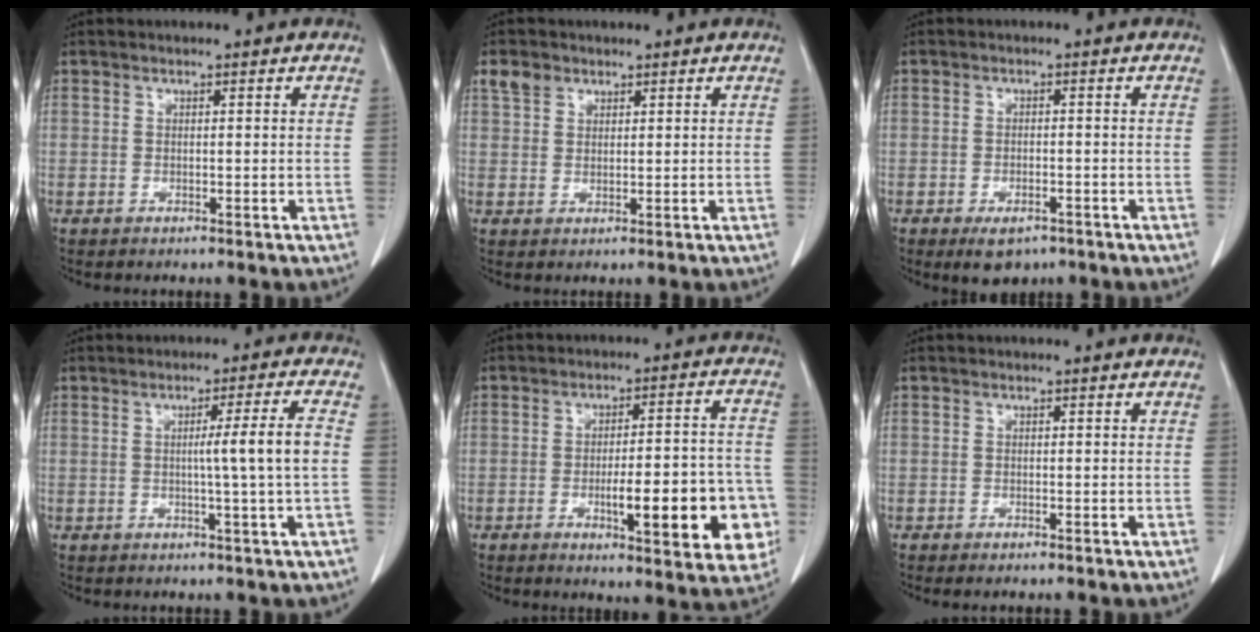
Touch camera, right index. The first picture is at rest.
{"total": 3.1, "force": [2.0, 2.1, 1.1], "torque": [-0.025, 0.011, 0.044]}
{"total": 4.4, "force": [-2.8, 2.1, 2.6], "torque": [-0.039, -0.003, -0.035]}
{"total": 5.8, "force": [-0.1, -1.6, 5.6], "torque": [-0.086, -0.001, 0.001]}
{"total": 14.9, "force": [-4.5, 3.5, 13.8], "torque": [-0.154, 0.018, -0.051]}
{"total": 0.8, "force": [-0.6, 0.0, 0.4], "torque": [-0.011, -0.002, -0.009]}